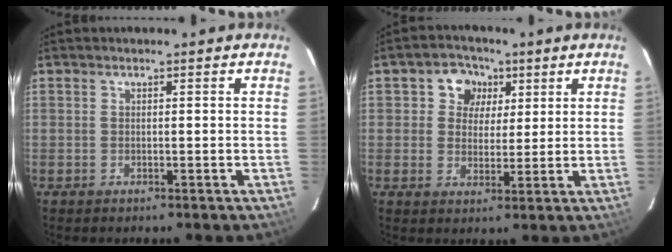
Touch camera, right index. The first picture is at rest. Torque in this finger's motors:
{"motor_torque": [0.14, 0.03, 0.10, 0.03]}